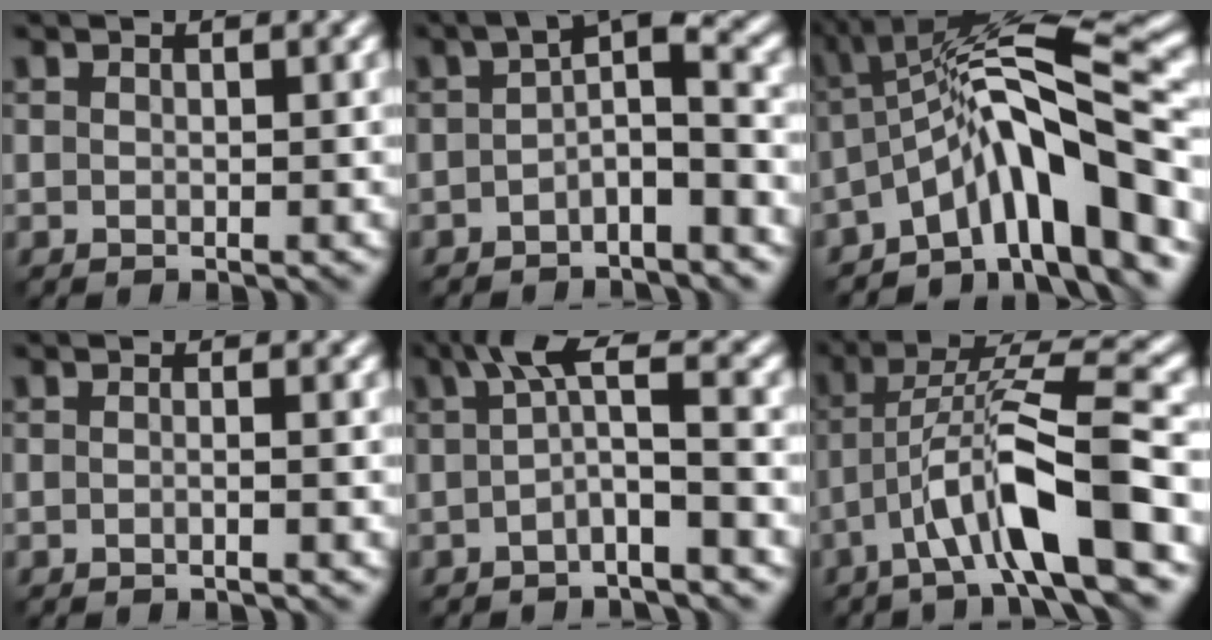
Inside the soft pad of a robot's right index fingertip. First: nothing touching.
{"total": 3.2, "force": [-1.7, 0.8, 2.7], "torque": [-0.046, 0.014, -0.036]}
{"total": 10.1, "force": [-5.1, 2.3, 8.4], "torque": [-0.119, 0.019, -0.098]}
{"total": 1.0, "force": [-0.9, 0.2, 0.5], "torque": [-0.004, -0.010, -0.024]}
{"total": 3.3, "force": [-0.8, 0.3, 3.2], "torque": [-0.058, 0.008, -0.021]}
{"total": 8.6, "force": [-4.2, 1.3, 7.4], "torque": [-0.130, 0.015, -0.077]}